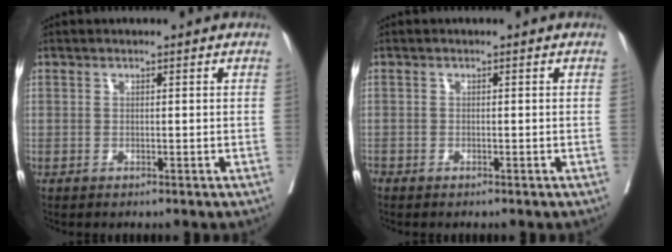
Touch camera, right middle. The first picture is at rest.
{"total": 0.7, "force": [-0.6, 0.4, 0.0], "torque": [-0.001, 0.002, -0.012]}